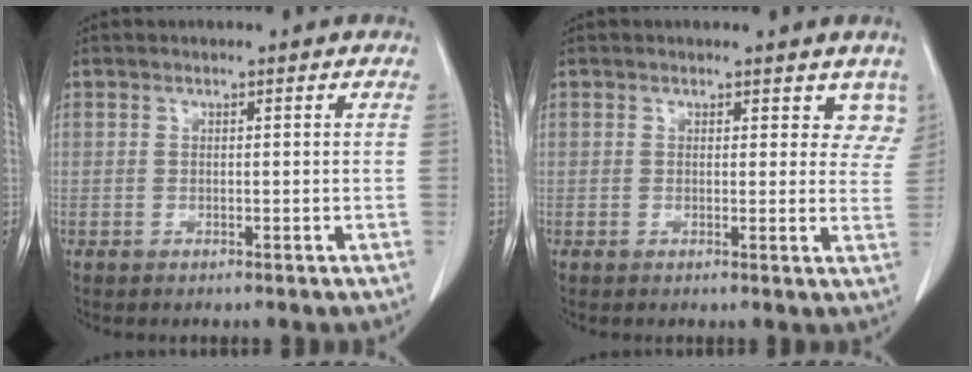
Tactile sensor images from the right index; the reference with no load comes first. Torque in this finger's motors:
{"motor_torque": [0.09, 0.02, -0.02, -0.01]}